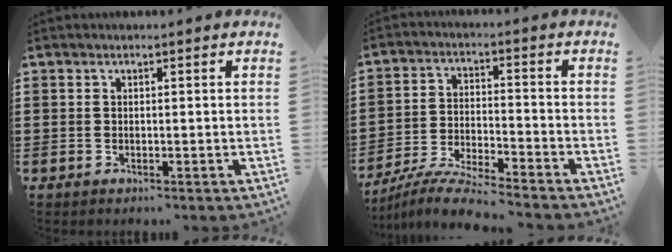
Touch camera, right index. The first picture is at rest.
{"total": 6.7, "force": [-6.4, -0.2, 1.8], "torque": [-0.046, -0.005, -0.128]}